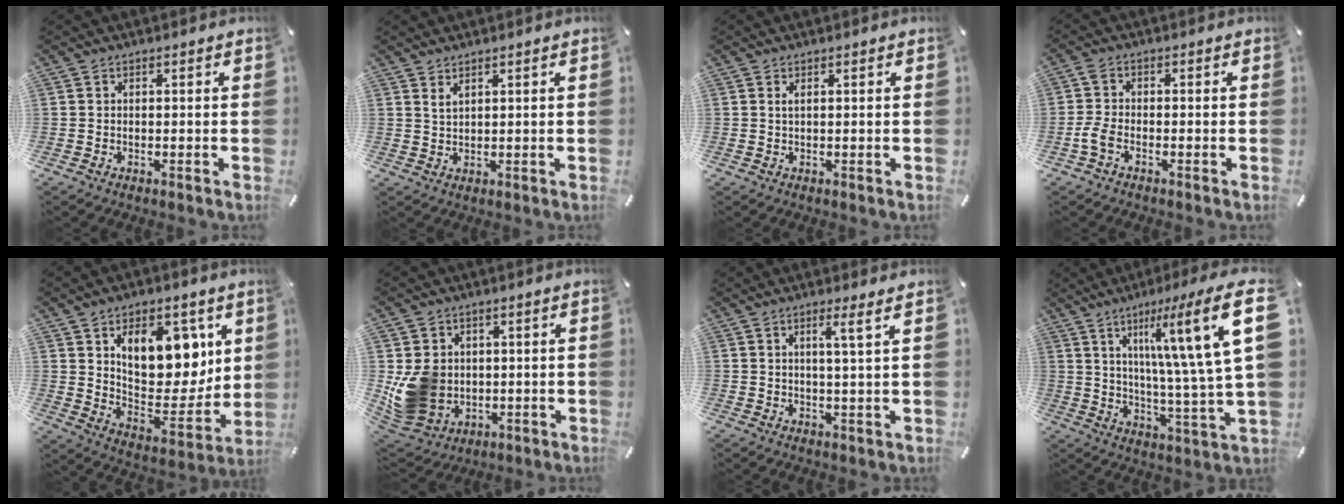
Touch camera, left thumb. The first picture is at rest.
{"total": 1.9, "force": [1.5, 0.6, 1.0], "torque": [-0.022, -0.002, 0.030]}
{"total": 0.9, "force": [0.4, 0.0, 0.9], "torque": [-0.018, 0.000, 0.006]}
{"total": 3.7, "force": [-1.7, 1.8, 2.7], "torque": [-0.065, 0.001, -0.034]}
{"total": 16.5, "force": [8.0, 9.9, 10.5], "torque": [-0.138, -0.049, 0.139]}
{"total": 10.7, "force": [0.2, 9.8, 4.2], "torque": [-0.099, -0.008, 0.004]}
{"total": 4.5, "force": [2.1, -0.6, 4.0], "torque": [-0.082, -0.005, 0.032]}
{"total": 25.7, "force": [9.1, 5.6, 23.4], "torque": [-0.343, -0.048, 0.133]}